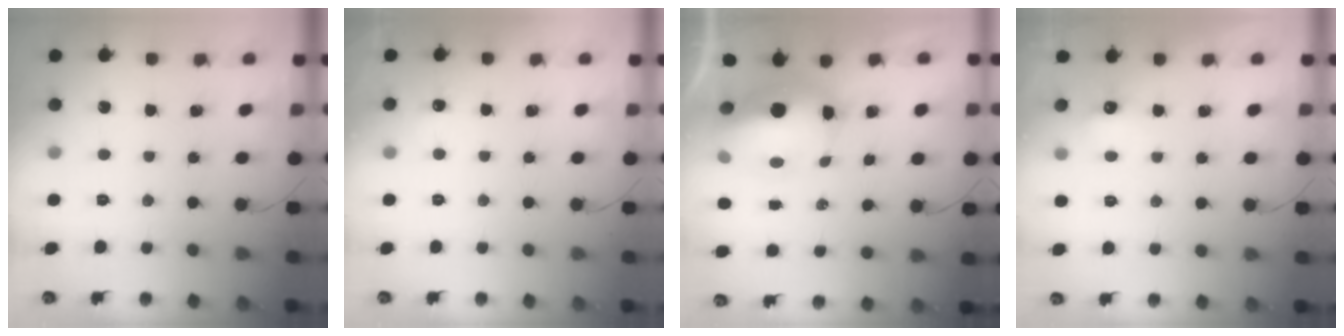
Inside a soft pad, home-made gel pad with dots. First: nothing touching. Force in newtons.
{"total": 12.1, "press": 3.1, "slide": 11.7}
{"total": 11.7, "press": 11.5, "slide": 2.4}
{"total": 4.1, "press": 3.9, "slide": 1.1}